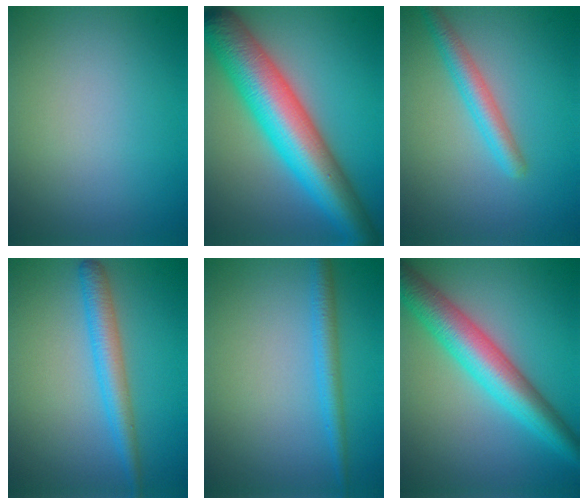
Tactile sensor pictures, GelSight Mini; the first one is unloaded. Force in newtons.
{"total": 11.8, "press": 11.7, "slide": 0.2}
{"total": 3.0, "press": 3.0, "slide": 0.0}
{"total": 3.4, "press": 3.4, "slide": 0.0}
{"total": 2.4, "press": 2.4, "slide": 0.1}
{"total": 7.3, "press": 7.3, "slide": 0.1}